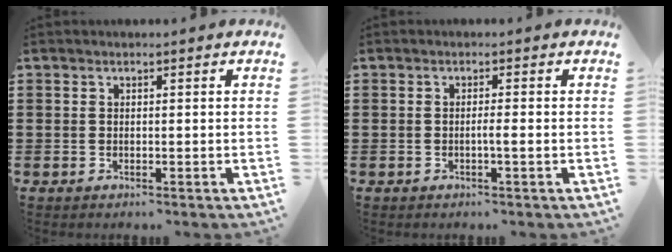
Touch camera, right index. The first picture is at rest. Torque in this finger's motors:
{"motor_torque": [0.08, 0.06, 0.01, 0.02]}